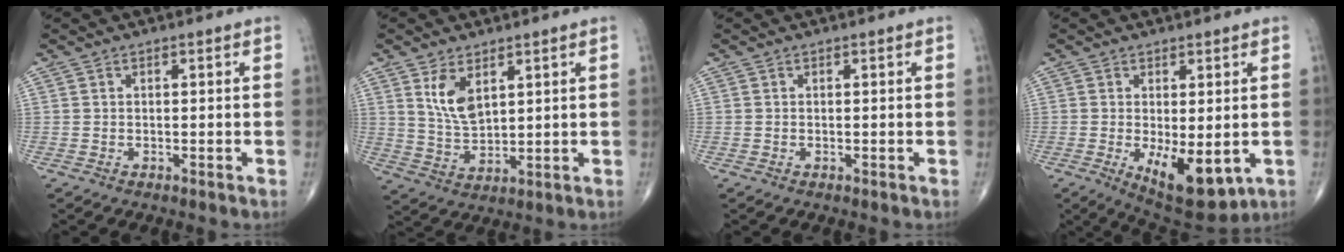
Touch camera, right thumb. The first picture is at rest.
{"total": 6.8, "force": [3.1, 3.5, 4.9], "torque": [-0.081, -0.020, 0.069]}
{"total": 0.0}
{"total": 10.6, "force": [-2.3, 4.6, 9.2], "torque": [-0.122, -0.022, -0.018]}